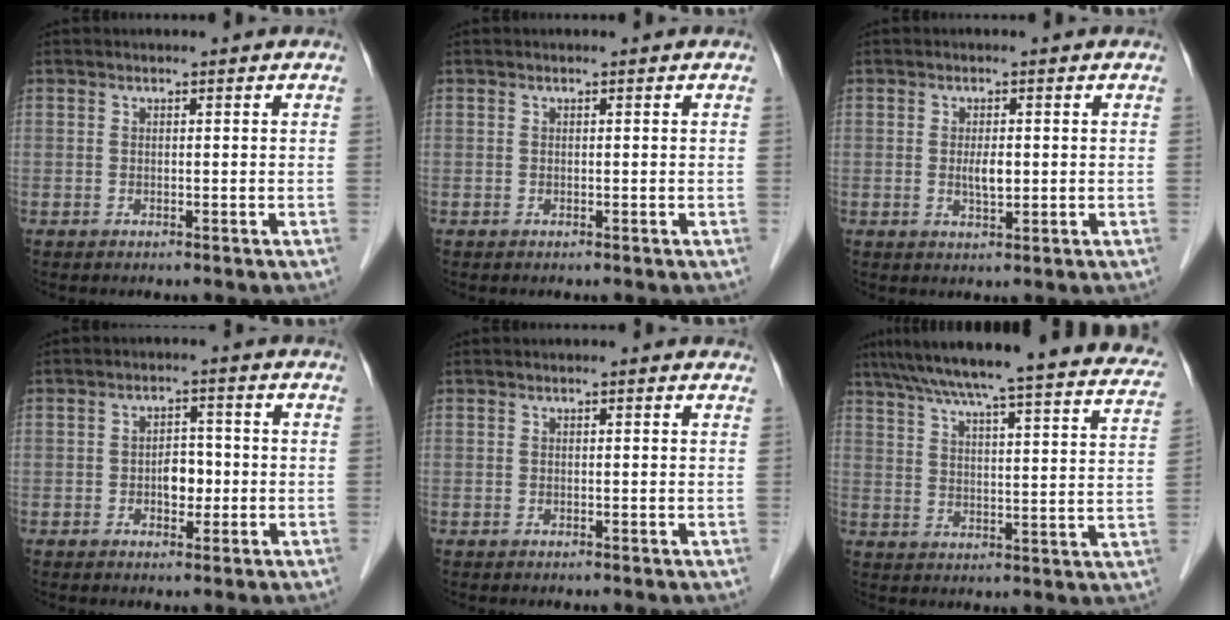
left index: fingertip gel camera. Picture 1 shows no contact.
{"total": 0.0}
{"total": 2.5, "force": [0.0, 0.8, 2.3], "torque": [-0.045, -0.002, 0.002]}
{"total": 3.5, "force": [-0.7, 2.1, 2.6], "torque": [-0.039, 0.009, -0.010]}
{"total": 0.8, "force": [0.6, 0.2, 0.5], "torque": [-0.009, 0.008, 0.003]}
{"total": 30.0, "force": [26.1, 3.3, 14.5], "torque": [-0.224, -0.030, 0.321]}